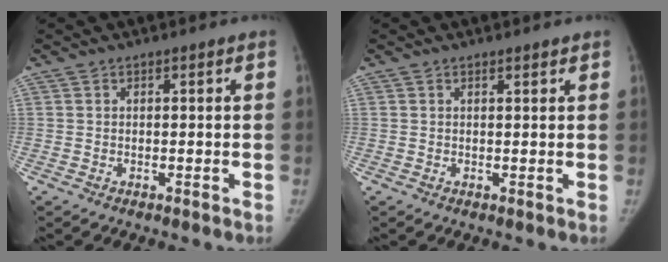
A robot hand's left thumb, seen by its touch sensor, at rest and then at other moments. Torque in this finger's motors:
{"motor_torque": [-0.21, -0.08, -0.50, 0.10, 0.00]}